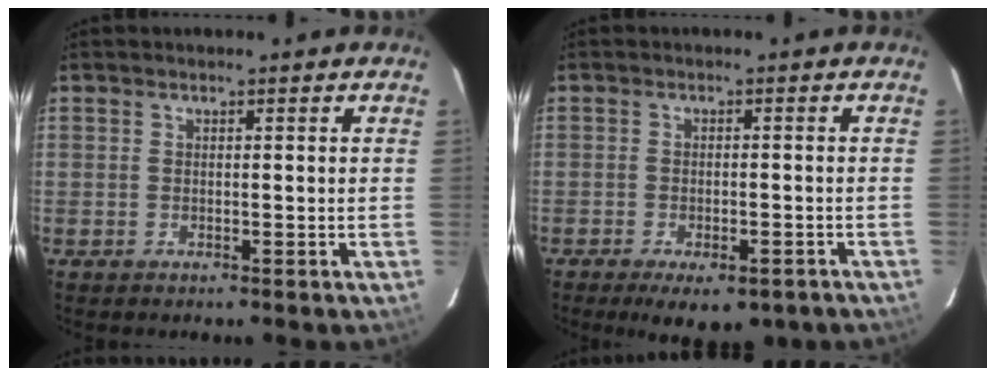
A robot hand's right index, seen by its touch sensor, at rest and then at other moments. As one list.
[{"total": 9.2, "force": [-6.3, 3.6, 5.7], "torque": [-0.111, -0.022, -0.082]}]